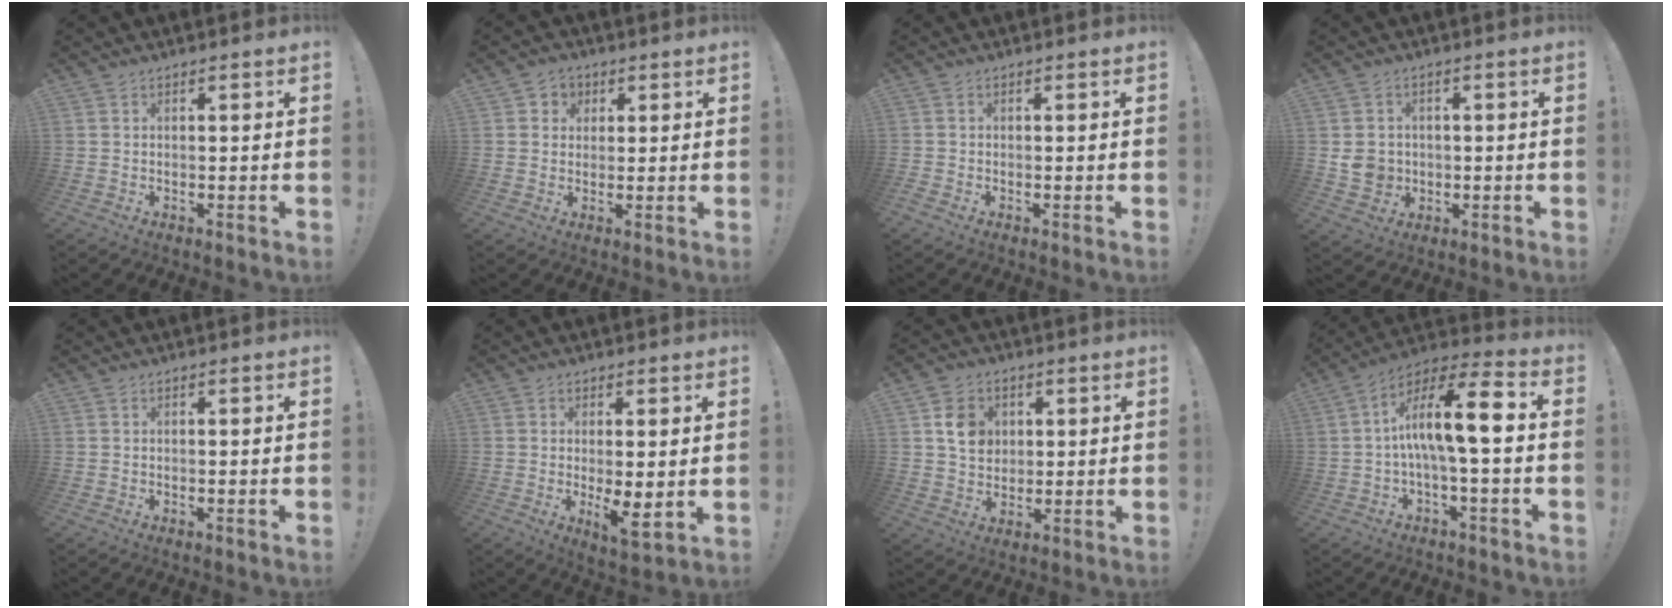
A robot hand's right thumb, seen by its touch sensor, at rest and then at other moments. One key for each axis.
{"total": 4.2, "fx": 0.9, "fy": 4.0, "fz": 0.8, "tx": -0.003, "ty": -0.005, "tz": 0.014}
{"total": 0.7, "fx": -0.4, "fy": 0.5, "fz": 0.2, "tx": -0.006, "ty": 0.003, "tz": -0.006}
{"total": 7.1, "fx": 0.0, "fy": 6.6, "fz": 2.4, "tx": -0.050, "ty": 0.003, "tz": 0.004}
{"total": 0.0}
{"total": 6.9, "fx": -0.2, "fy": 1.8, "fz": 6.7, "tx": -0.092, "ty": -0.022, "tz": -0.003}
{"total": 8.6, "fx": 2.6, "fy": 7.4, "fz": 3.6, "tx": -0.042, "ty": -0.003, "tz": 0.052}
{"total": 15.2, "fx": 0.0, "fy": 3.9, "fz": 14.7, "tx": -0.254, "ty": 0.005, "tz": -0.010}